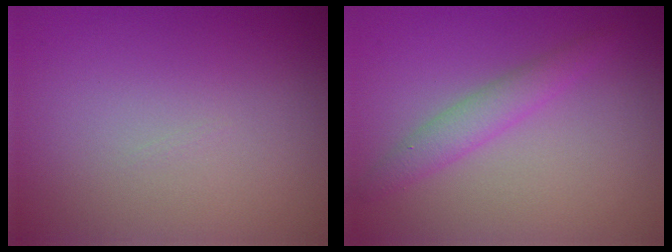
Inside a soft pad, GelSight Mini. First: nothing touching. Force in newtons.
{"total": 2.2, "press": 2.2, "slide": 0.1}